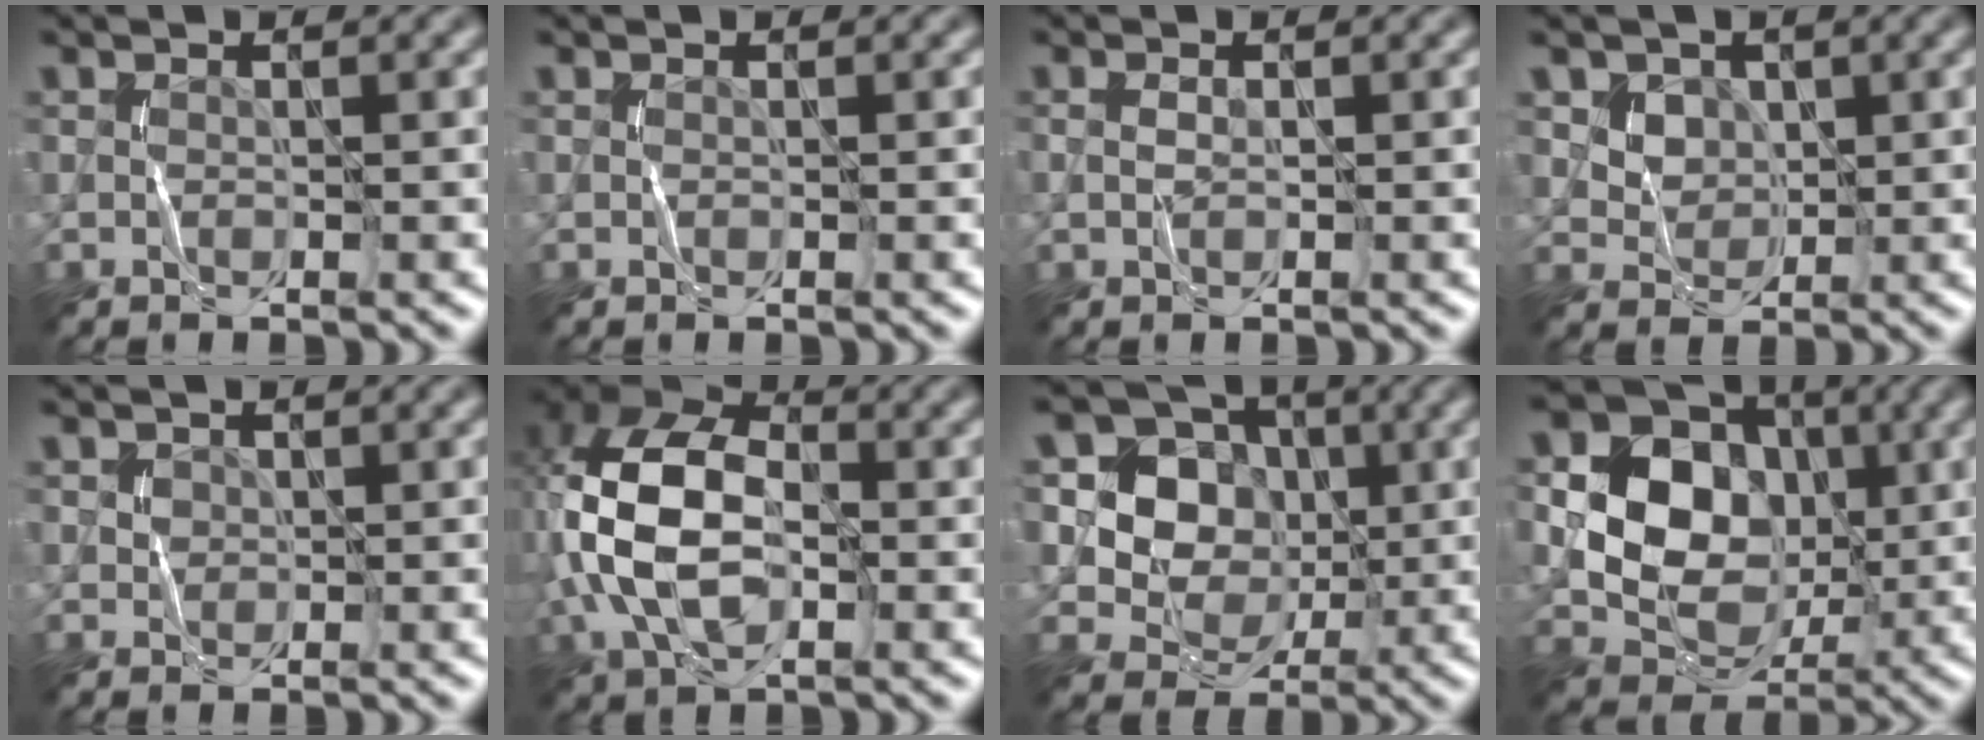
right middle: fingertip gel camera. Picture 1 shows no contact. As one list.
[{"total": 0.0}, {"total": 0.8, "force": [0.0, 0.4, 0.7], "torque": [-0.018, 0.001, 0.000]}, {"total": 4.2, "force": [2.0, 3.2, 1.8], "torque": [-0.049, -0.006, 0.049]}, {"total": 1.2, "force": [0.5, 1.1, 0.4], "torque": [-0.004, -0.004, 0.013]}, {"total": 9.4, "force": [-0.6, 5.6, 7.5], "torque": [-0.166, 0.018, -0.023]}, {"total": 7.2, "force": [1.2, 6.3, 3.1], "torque": [-0.054, 0.011, 0.014]}, {"total": 11.7, "force": [1.6, 9.9, 6.0], "torque": [-0.122, 0.027, 0.021]}]